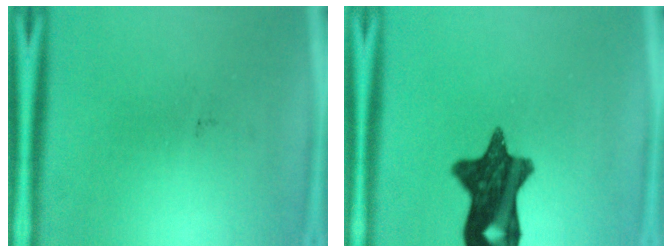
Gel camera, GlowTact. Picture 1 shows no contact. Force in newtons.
{"total": 12.3}